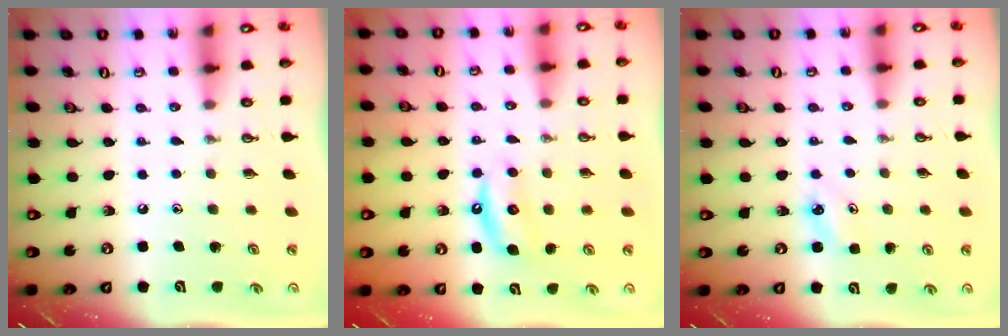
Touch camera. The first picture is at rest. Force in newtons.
{"total": 6.1, "press": 6.1, "slide": 0.7}
{"total": 3.8, "press": 3.7, "slide": 0.4}